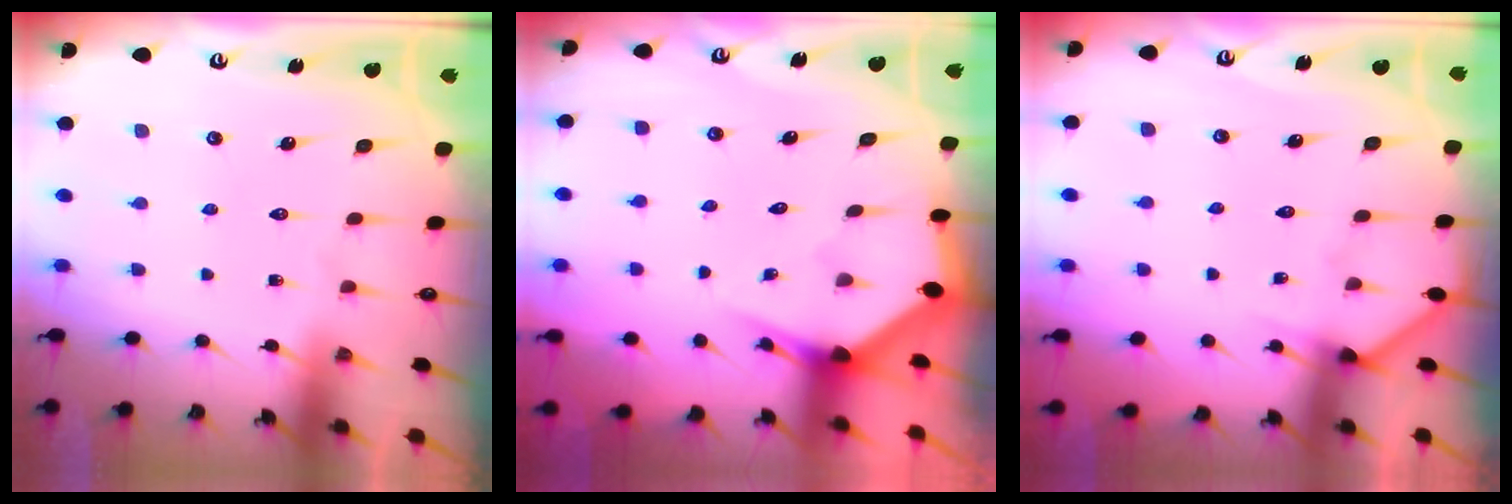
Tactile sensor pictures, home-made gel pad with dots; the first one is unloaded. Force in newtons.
{"total": 2.7, "press": 2.7, "slide": 0.1}
{"total": 3.0, "press": 3.0, "slide": 0.2}